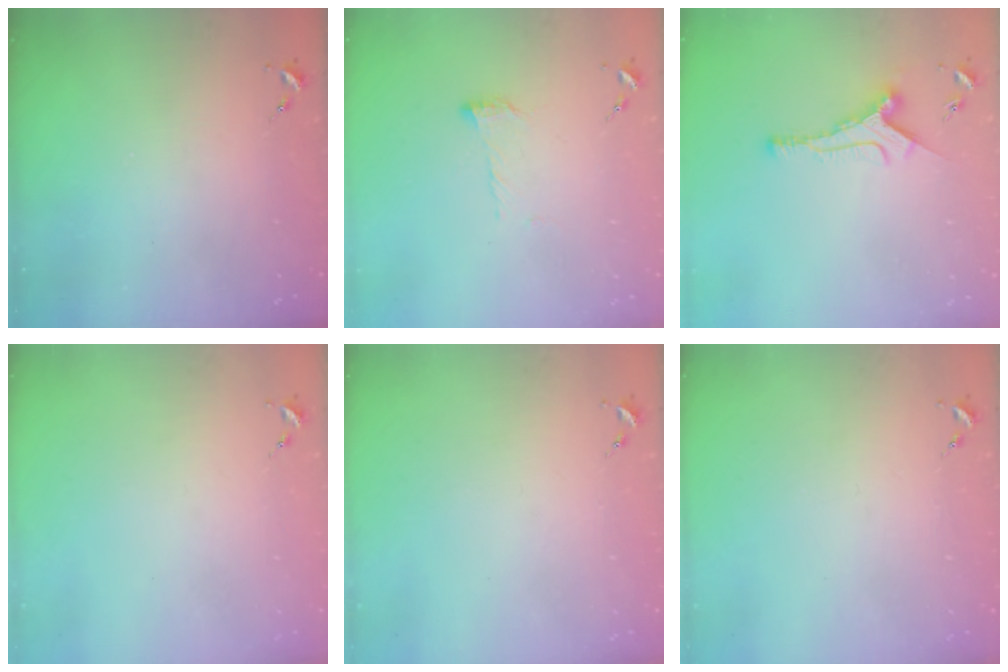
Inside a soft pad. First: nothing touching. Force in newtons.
{"total": 7.6, "press": 7.5, "slide": 0.8}
{"total": 8.7, "press": 8.6, "slide": 0.5}
{"total": 0.0}
{"total": 0.0}
{"total": 0.0}